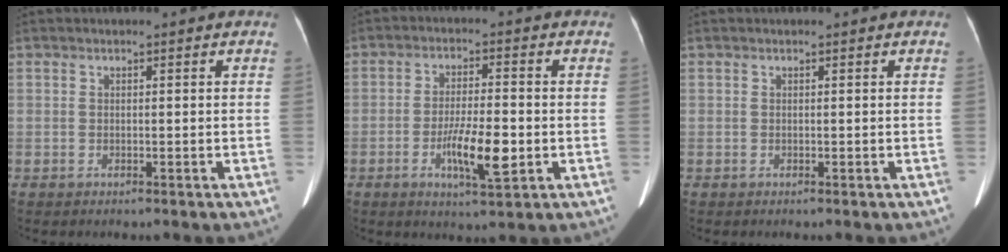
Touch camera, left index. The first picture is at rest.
{"total": 7.5, "force": [-2.1, 1.4, 7.1], "torque": [-0.128, -0.010, -0.036]}
{"total": 0.0}